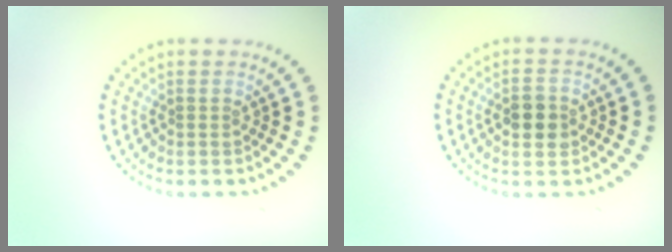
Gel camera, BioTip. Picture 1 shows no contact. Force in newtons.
{"total": 2.9, "press": 2.9, "slide": 0.2}